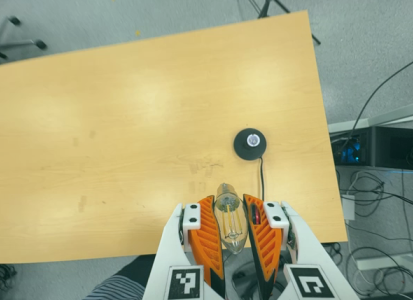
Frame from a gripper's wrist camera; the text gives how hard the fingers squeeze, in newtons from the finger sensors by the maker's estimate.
{"total": 23.5, "left": 25.6, "right": 21.3}